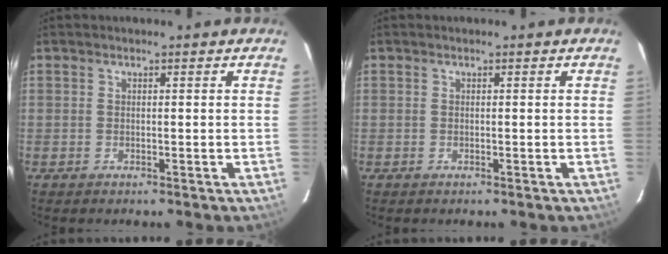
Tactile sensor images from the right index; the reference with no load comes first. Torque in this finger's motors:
{"motor_torque": [0.00, 0.00, 0.00, 0.01]}